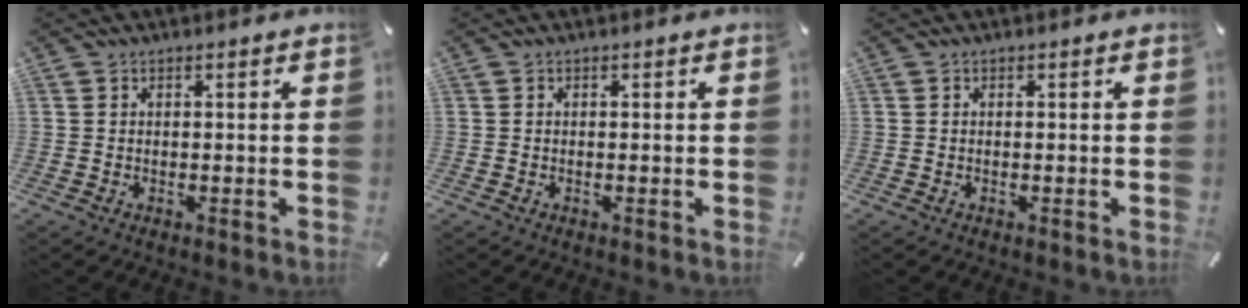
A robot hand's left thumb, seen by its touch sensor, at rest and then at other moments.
{"total": 0.0}
{"total": 0.0}